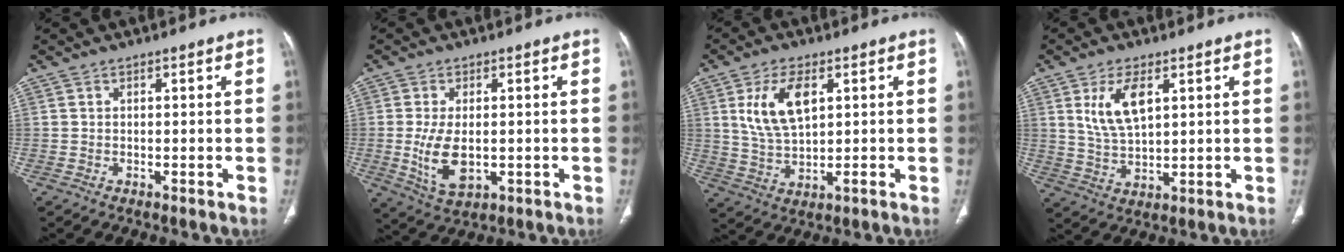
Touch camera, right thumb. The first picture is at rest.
{"total": 8.0, "force": [-0.9, 4.3, 6.7], "torque": [-0.127, -0.013, -0.005]}
{"total": 9.6, "force": [2.8, 4.8, 7.8], "torque": [-0.150, -0.009, 0.060]}
{"total": 8.3, "force": [3.1, 3.8, 6.7], "torque": [-0.125, -0.013, 0.070]}